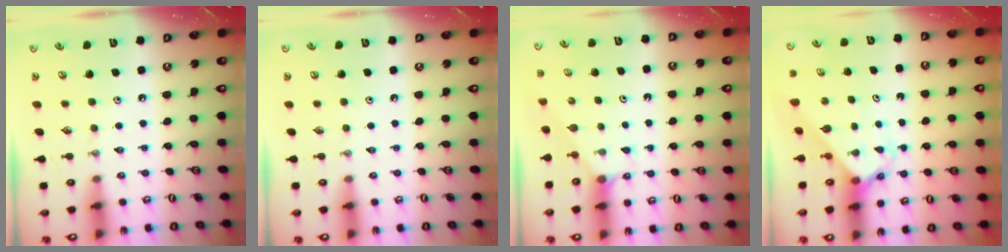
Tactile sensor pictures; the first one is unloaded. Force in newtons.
{"total": 0.0}
{"total": 1.2, "press": 1.2, "slide": 0.2}
{"total": 2.7, "press": 2.7, "slide": 0.2}